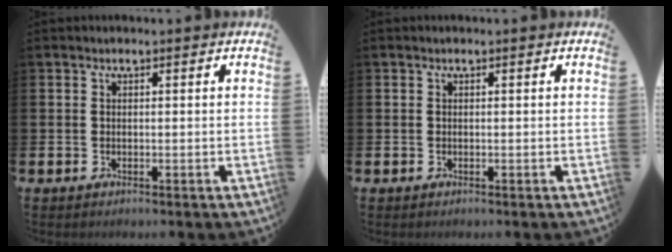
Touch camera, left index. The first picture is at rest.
{"total": 0.0}